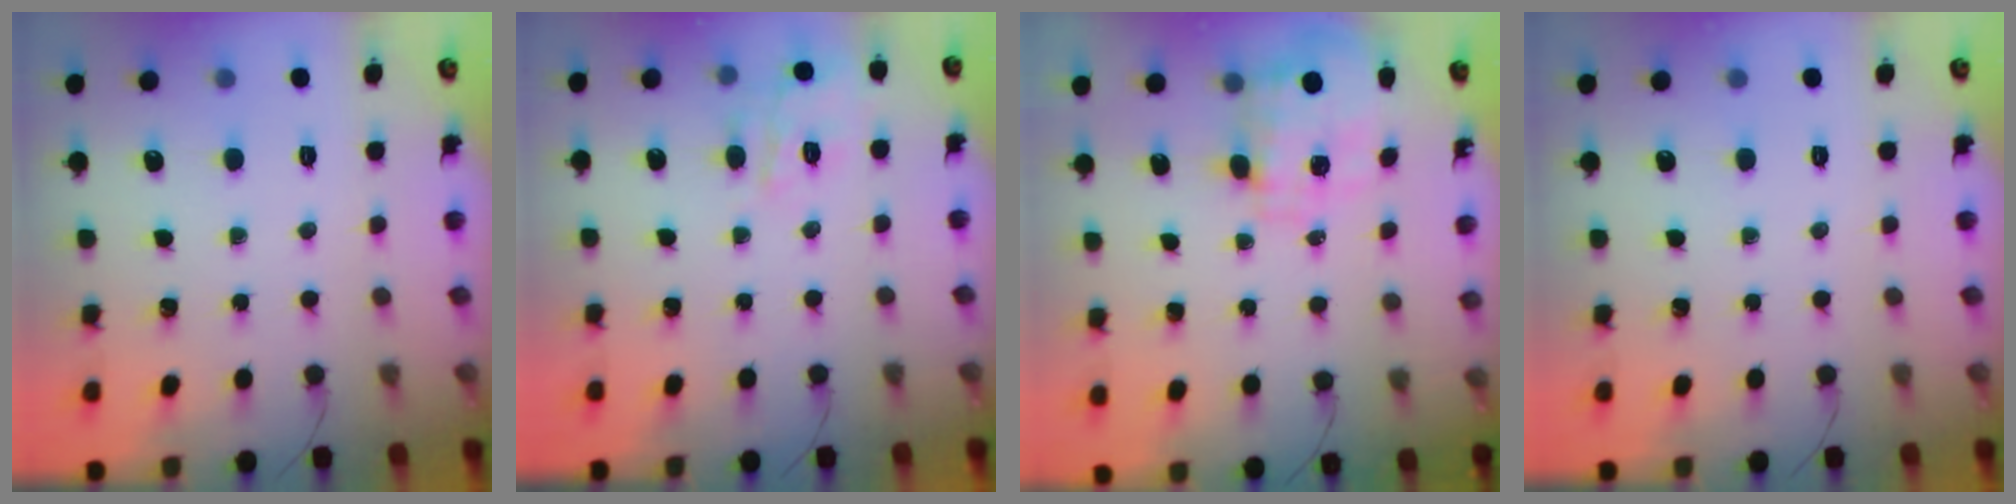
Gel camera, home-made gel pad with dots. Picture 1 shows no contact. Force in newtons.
{"total": 11.2, "press": 11.2, "slide": 0.8}
{"total": 3.6, "press": 3.4, "slide": 1.1}
{"total": 0.0}